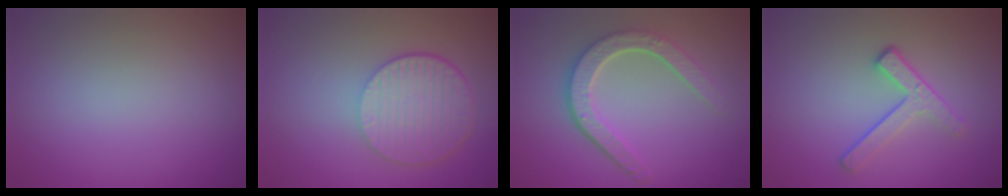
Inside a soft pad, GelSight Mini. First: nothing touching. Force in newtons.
{"total": 6.8, "press": 4.9, "slide": 4.8}
{"total": 4.7, "press": 3.6, "slide": 3.0}
{"total": 3.1, "press": 2.5, "slide": 1.8}